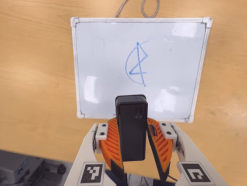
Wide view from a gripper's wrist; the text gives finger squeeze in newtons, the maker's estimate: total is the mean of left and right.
{"total": 7.4, "left": 7.9, "right": 7.0}